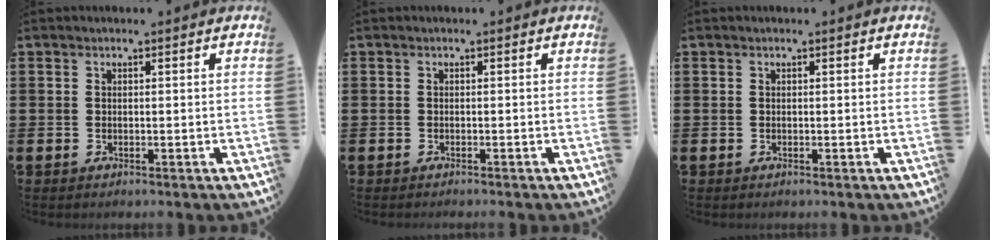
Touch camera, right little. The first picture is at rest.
{"total": 0.0}
{"total": 0.0}